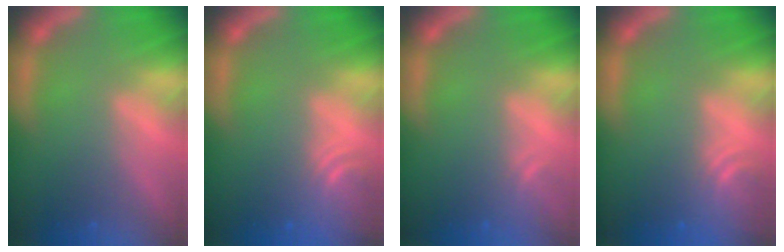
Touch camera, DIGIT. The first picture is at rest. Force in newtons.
{"total": 4.0}
{"total": 1.5}
{"total": 3.5}